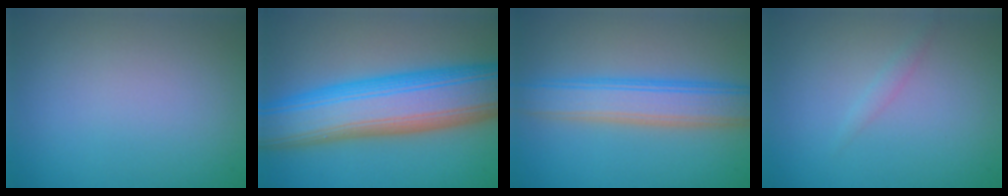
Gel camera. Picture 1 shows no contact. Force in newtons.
{"total": 12.8, "press": 12.8, "slide": 0.2}
{"total": 5.6, "press": 5.6, "slide": 0.1}
{"total": 0.8, "press": 0.8, "slide": 0.0}